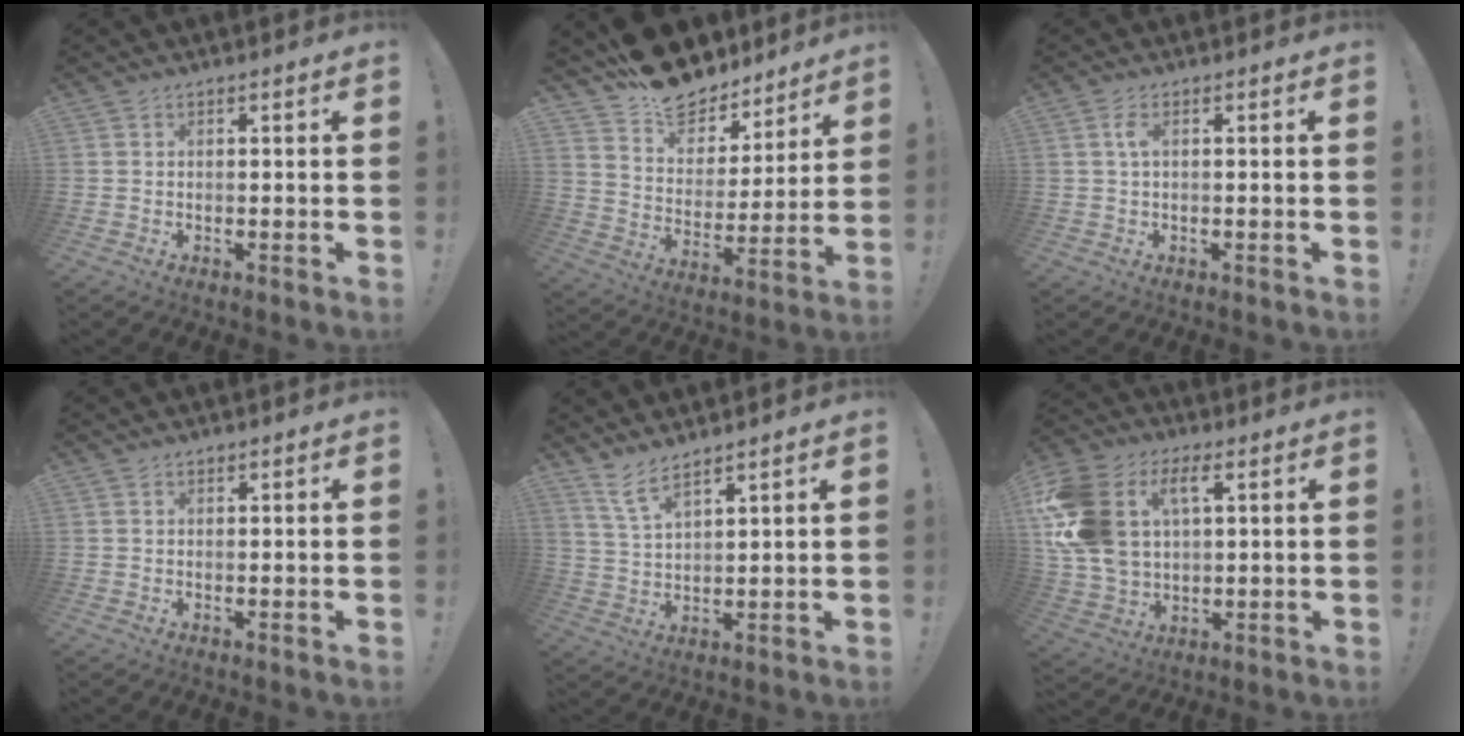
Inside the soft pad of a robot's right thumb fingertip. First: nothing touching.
{"total": 14.7, "force": [12.2, 7.3, 3.9], "torque": [-0.076, -0.093, 0.220]}
{"total": 2.5, "force": [0.3, 0.4, 2.4], "torque": [-0.051, 0.004, 0.003]}
{"total": 0.6, "force": [0.5, 0.4, 0.1], "torque": [0.001, -0.002, 0.009]}
{"total": 6.4, "force": [5.2, 1.3, 3.4], "torque": [-0.077, -0.026, 0.098]}
{"total": 18.3, "force": [5.5, 12.3, 12.3], "torque": [-0.264, -0.013, 0.101]}